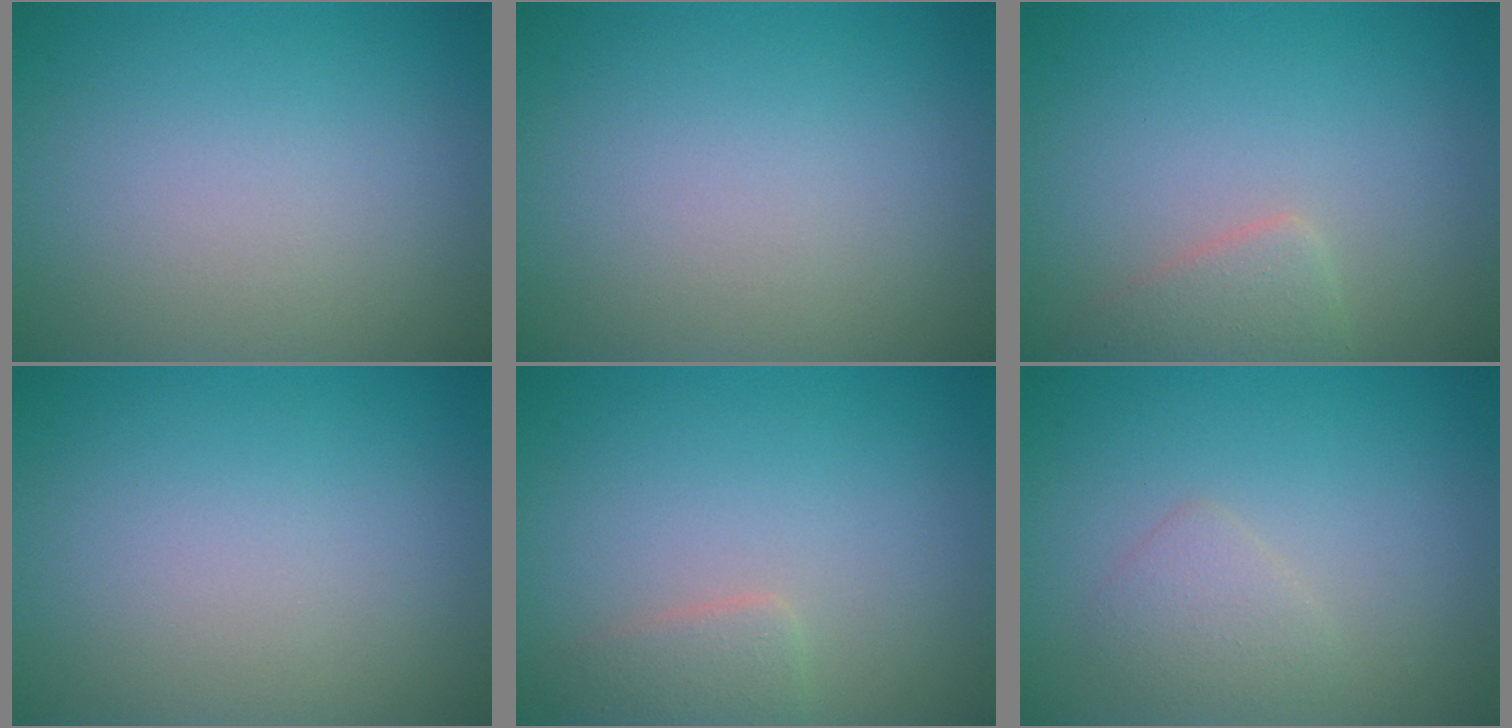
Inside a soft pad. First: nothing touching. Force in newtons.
{"total": 0.0}
{"total": 1.9, "press": 1.9, "slide": 0.2}
{"total": 0.0}
{"total": 1.8, "press": 1.8, "slide": 0.2}
{"total": 1.6, "press": 1.6, "slide": 0.0}